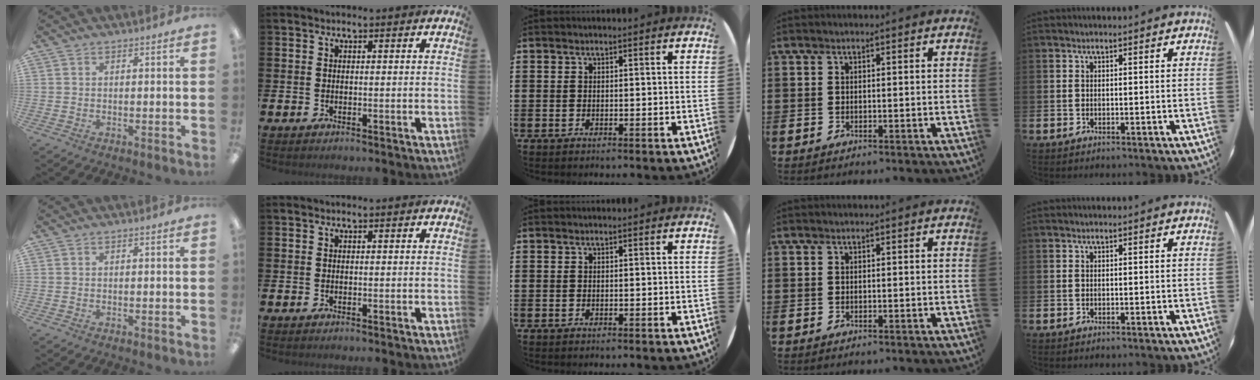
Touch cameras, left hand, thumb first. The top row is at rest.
{}